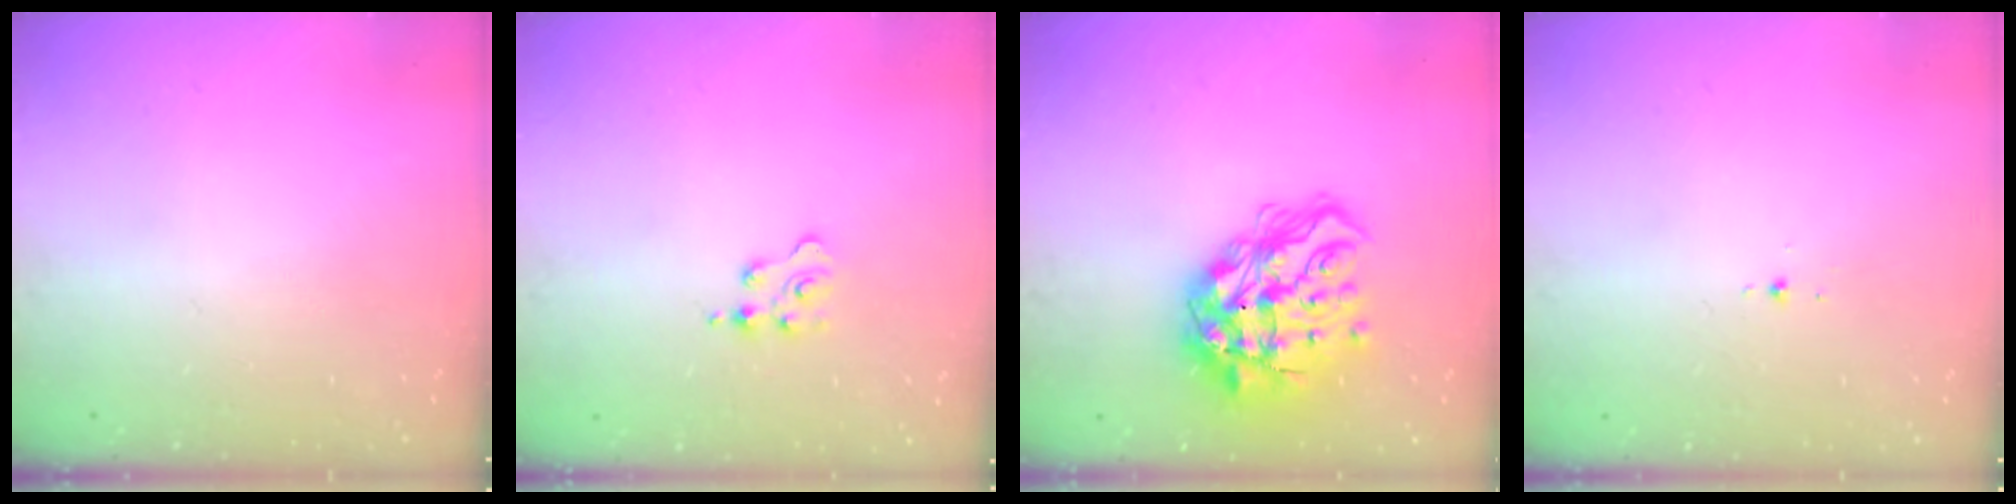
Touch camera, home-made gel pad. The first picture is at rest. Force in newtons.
{"total": 2.5, "press": 2.5, "slide": 0.4}
{"total": 23.3, "press": 23.2, "slide": 2.6}
{"total": 2.6, "press": 2.5, "slide": 0.7}